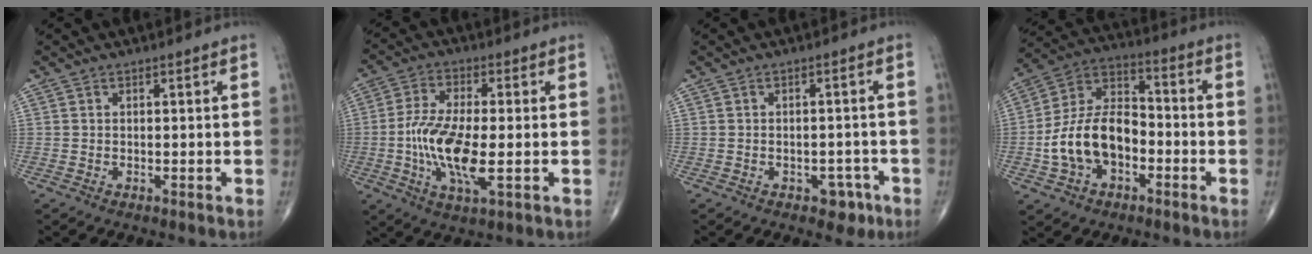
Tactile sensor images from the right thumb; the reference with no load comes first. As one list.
[{"total": 12.5, "force": [-1.9, 4.2, 11.6], "torque": [-0.240, -0.004, -0.036]}, {"total": 3.6, "force": [-2.0, 2.4, 1.8], "torque": [-0.003, 0.012, -0.022]}, {"total": 15.0, "force": [-3.8, 9.6, 10.9], "torque": [-0.190, 0.045, -0.073]}]